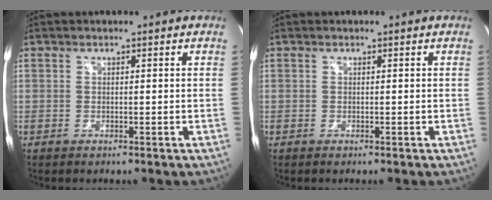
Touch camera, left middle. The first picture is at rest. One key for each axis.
{"total": 0.0}